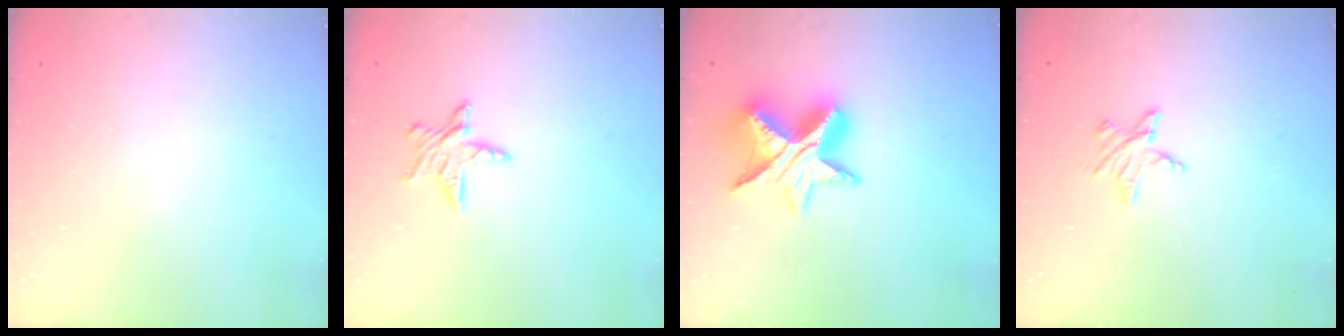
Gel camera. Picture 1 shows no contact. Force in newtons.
{"total": 7.5, "press": 7.4, "slide": 0.8}
{"total": 12.4, "press": 12.4, "slide": 0.5}
{"total": 4.8, "press": 4.8, "slide": 0.5}